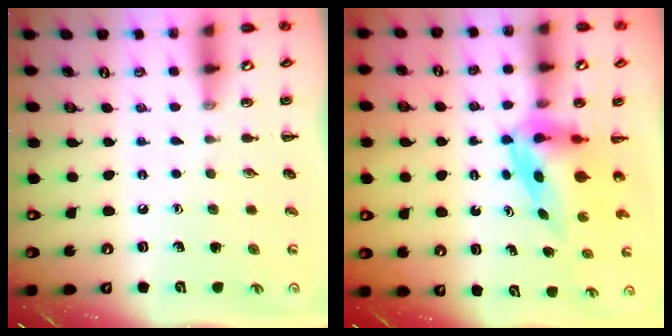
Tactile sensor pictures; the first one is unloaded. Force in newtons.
{"total": 4.0, "press": 3.9, "slide": 0.7}